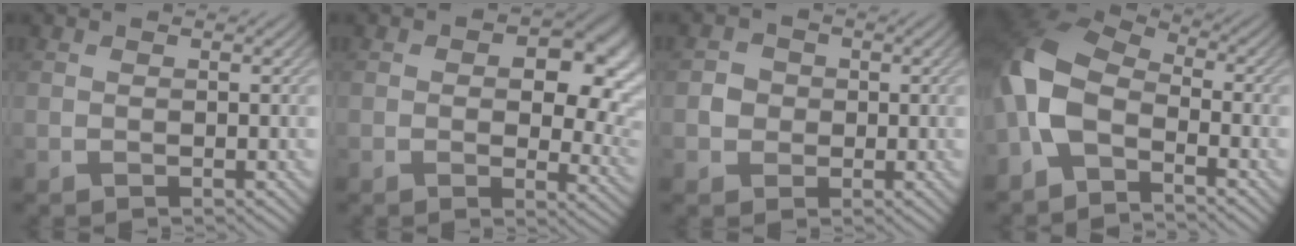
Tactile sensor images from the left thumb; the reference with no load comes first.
{"total": 12.4, "force": [2.7, 7.1, 9.8], "torque": [-0.115, -0.013, 0.047]}
{"total": 2.7, "force": [-0.2, 2.6, 0.7], "torque": [-0.015, -0.002, -0.008]}
{"total": 10.4, "force": [-3.8, 5.7, 7.8], "torque": [-0.175, 0.005, -0.093]}